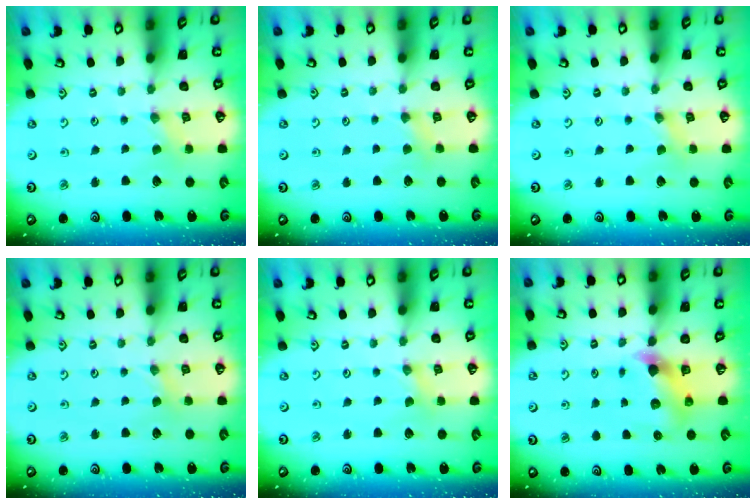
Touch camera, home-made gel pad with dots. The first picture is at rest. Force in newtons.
{"total": 4.4, "press": 4.3, "slide": 0.5}
{"total": 0.6, "press": 0.6, "slide": 0.2}
{"total": 1.1, "press": 1.1, "slide": 0.4}
{"total": 0.0}
{"total": 6.9, "press": 6.9, "slide": 0.5}